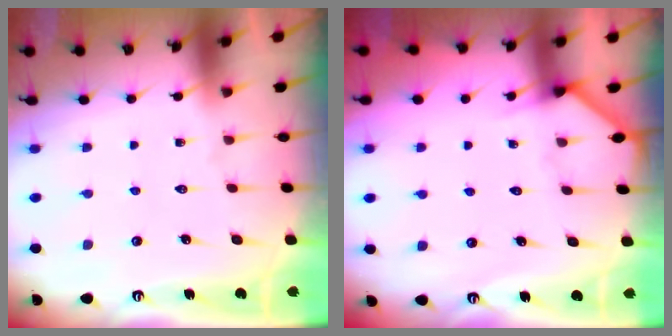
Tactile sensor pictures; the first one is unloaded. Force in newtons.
{"total": 5.0, "press": 5.0, "slide": 0.3}